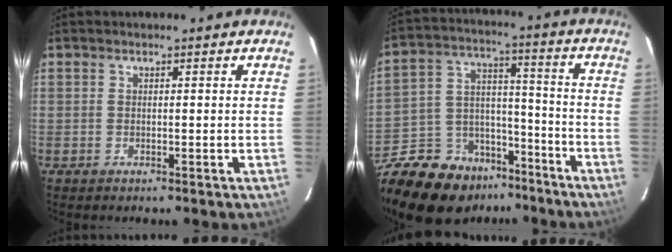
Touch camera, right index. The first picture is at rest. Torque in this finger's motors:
{"motor_torque": [-0.03, -1.16, -0.13, -0.12]}